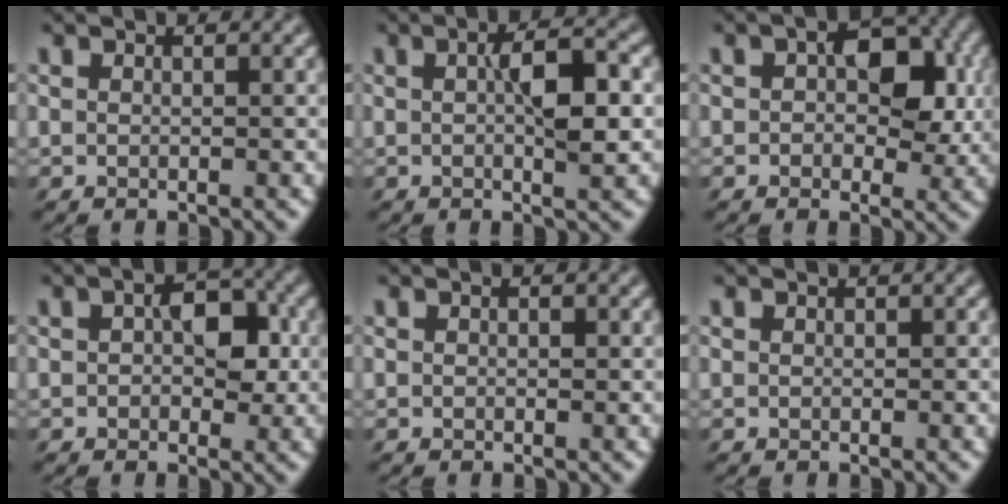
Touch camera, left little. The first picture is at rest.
{"total": 5.0, "force": [0.3, 2.1, 4.5], "torque": [-0.080, 0.005, 0.004]}
{"total": 8.3, "force": [0.7, 5.2, 6.5], "torque": [-0.108, 0.000, 0.010]}
{"total": 5.4, "force": [0.1, 3.4, 4.2], "torque": [-0.067, 0.004, -0.001]}
{"total": 0.7, "force": [-0.1, 0.5, 0.5], "torque": [-0.006, -0.001, 0.000]}
{"total": 0.6, "force": [-0.1, 0.5, 0.2], "torque": [-0.005, -0.001, -0.001]}